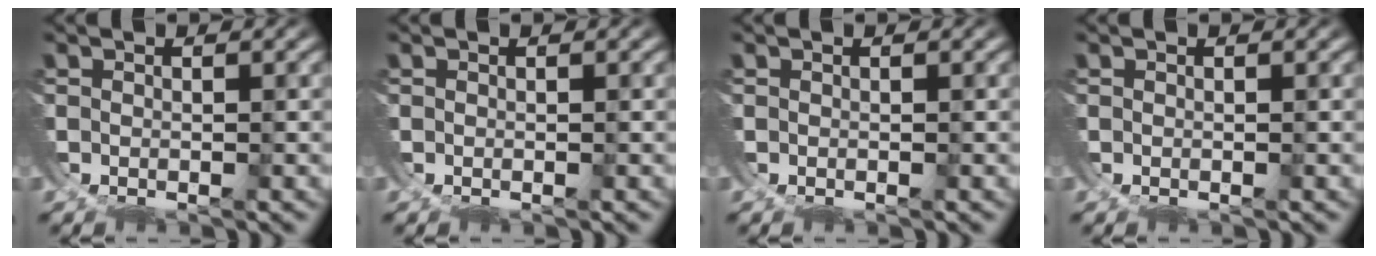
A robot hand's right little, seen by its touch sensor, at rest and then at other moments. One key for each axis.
{"total": 0.0}
{"total": 0.0}
{"total": 0.0}